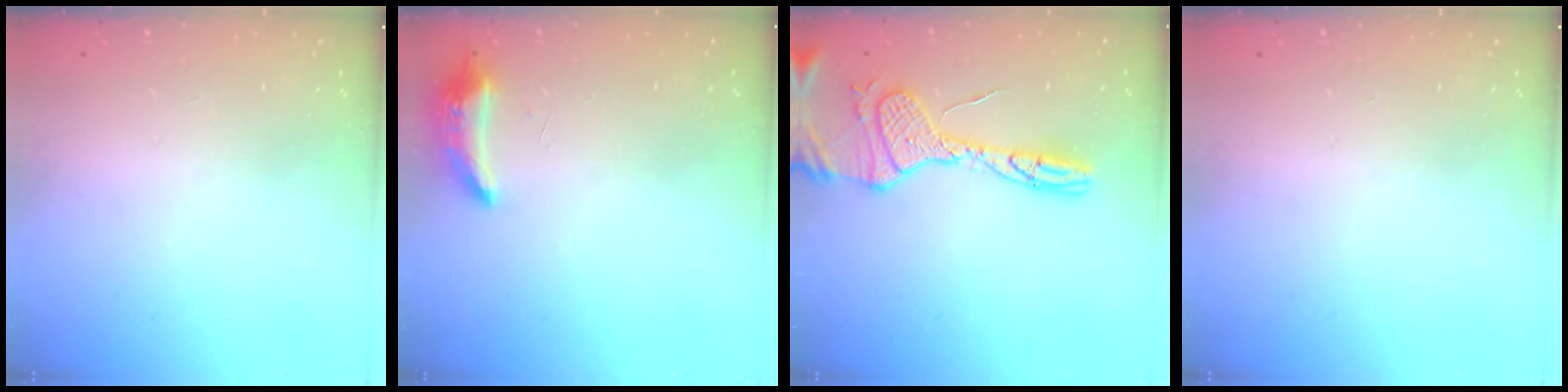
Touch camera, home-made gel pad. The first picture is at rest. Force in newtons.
{"total": 8.5, "press": 8.4, "slide": 1.6}
{"total": 17.0, "press": 17.0, "slide": 1.6}
{"total": 0.0}